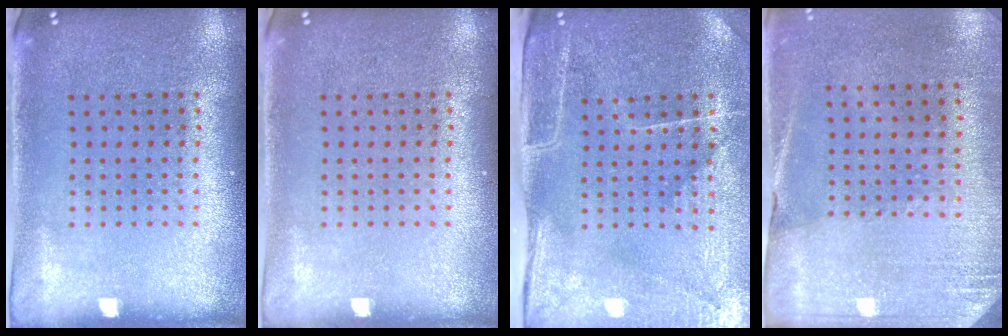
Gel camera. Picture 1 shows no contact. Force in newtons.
{"total": 0.0}
{"total": 4.5, "press": 3.8, "slide": 2.4}
{"total": 2.6, "press": 2.4, "slide": 1.0}